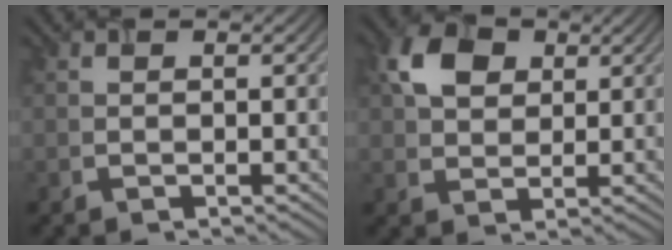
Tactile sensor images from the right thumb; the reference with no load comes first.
{"total": 5.2, "force": [1.9, 3.8, 2.9], "torque": [-0.063, 0.011, 0.038]}